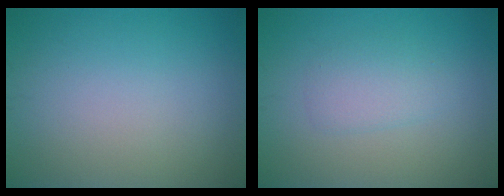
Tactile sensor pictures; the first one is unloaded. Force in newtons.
{"total": 1.9, "press": 1.9, "slide": 0.1}